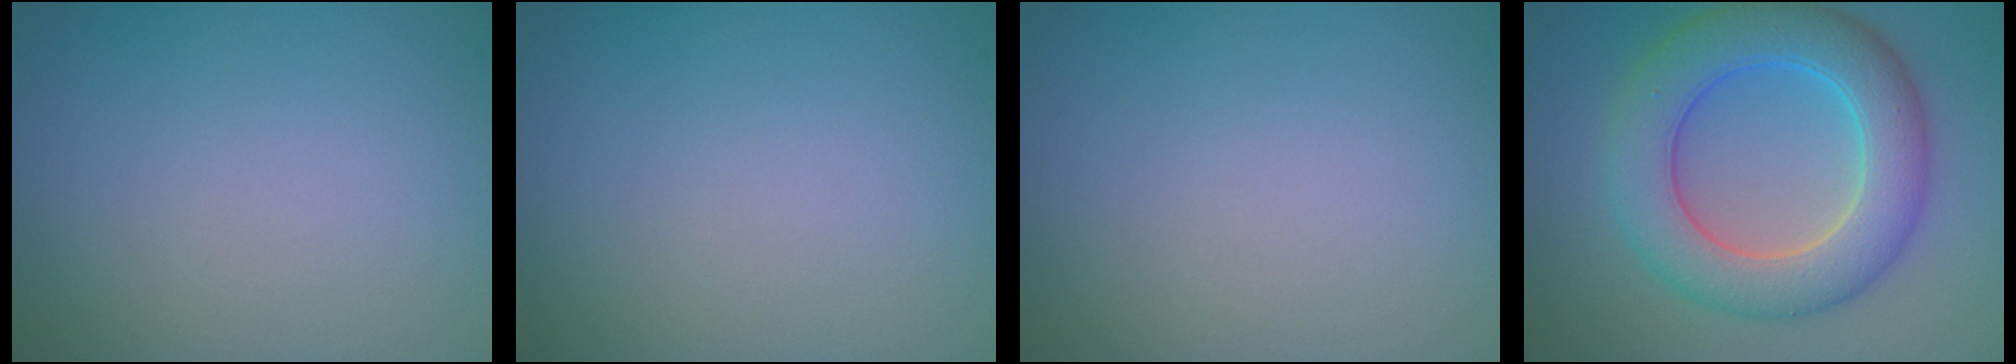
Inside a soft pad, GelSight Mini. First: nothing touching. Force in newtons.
{"total": 0.0}
{"total": 0.0}
{"total": 8.2, "press": 8.2, "slide": 0.3}